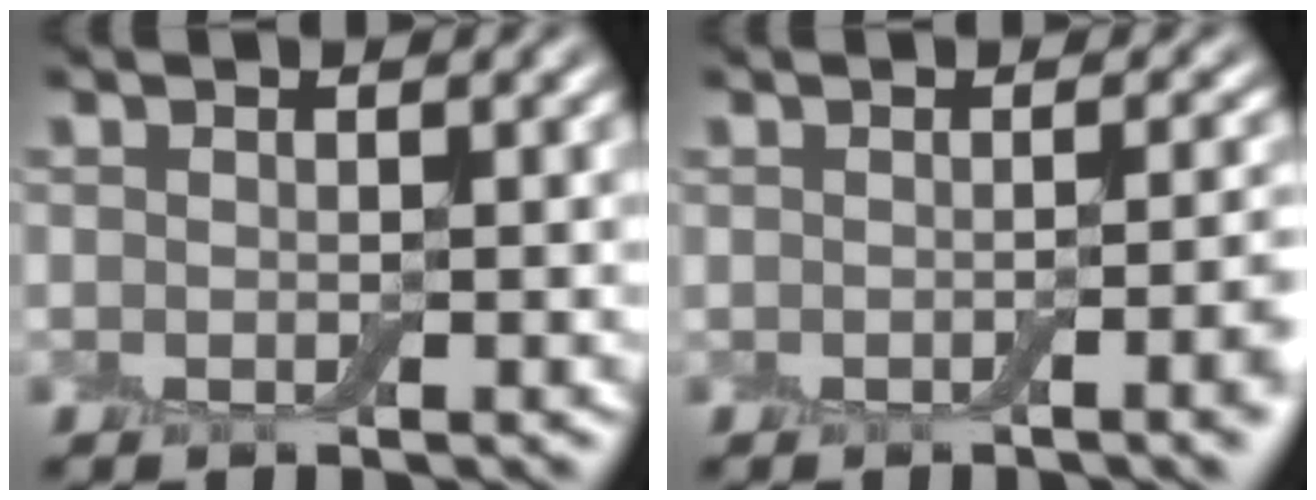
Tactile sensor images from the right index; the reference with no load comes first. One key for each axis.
{"total": 3.3, "fx": -1.2, "fy": 0.8, "fz": 3.0, "tx": -0.031, "ty": -0.005, "tz": -0.018}